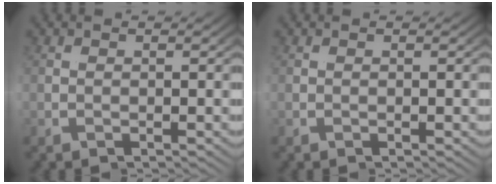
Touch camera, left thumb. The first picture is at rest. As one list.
[{"total": 0.0}]